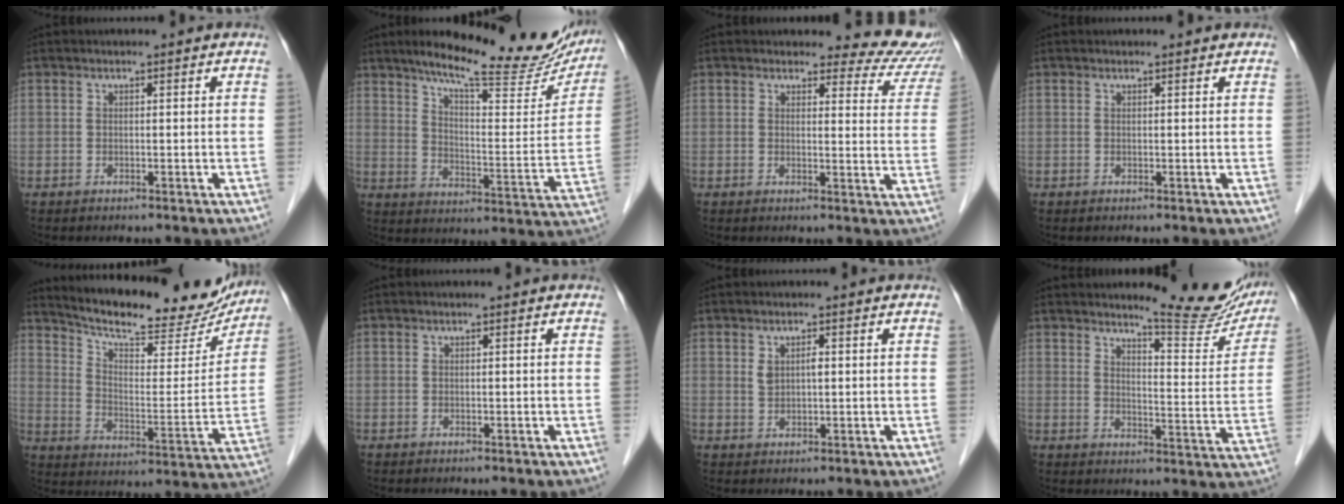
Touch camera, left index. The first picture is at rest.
{"total": 23.1, "force": [18.9, 4.6, 12.5], "torque": [-0.171, -0.019, 0.248]}
{"total": 8.9, "force": [8.2, 3.4, 0.9], "torque": [0.027, -0.027, 0.057]}
{"total": 0.9, "force": [0.9, 0.3, 0.1], "torque": [-0.010, 0.004, 0.010]}
{"total": 23.0, "force": [20.8, 5.2, 8.2], "torque": [-0.122, -0.028, 0.278]}
{"total": 0.0}
{"total": 1.9, "force": [0.6, 0.9, 1.6], "torque": [-0.031, 0.005, 0.015]}
{"total": 13.1, "force": [11.9, 1.8, 5.1], "torque": [-0.055, -0.046, 0.138]}